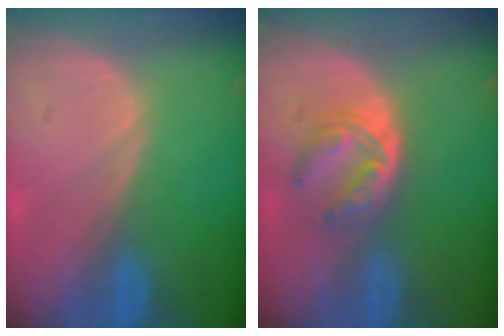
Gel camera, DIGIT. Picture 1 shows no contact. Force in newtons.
{"total": 6.0, "press": 5.0, "slide": 3.3}